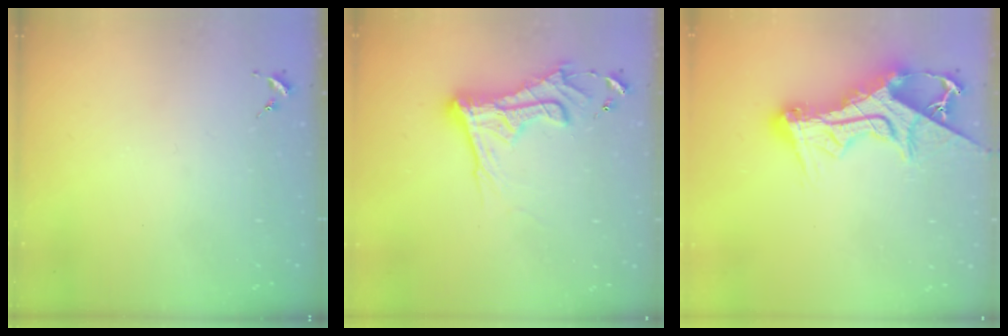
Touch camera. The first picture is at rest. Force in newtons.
{"total": 15.5, "press": 15.4, "slide": 1.4}
{"total": 17.8, "press": 17.7, "slide": 1.7}